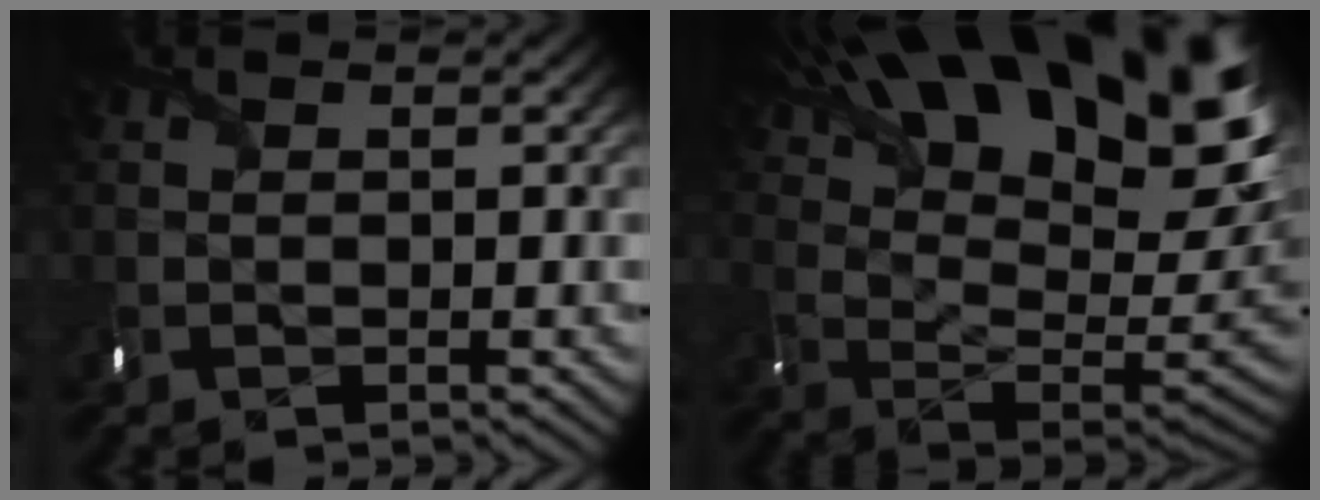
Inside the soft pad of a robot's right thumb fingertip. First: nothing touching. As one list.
[{"total": 23.8, "force": [13.1, 9.8, 17.3], "torque": [-0.263, 0.045, 0.208]}]